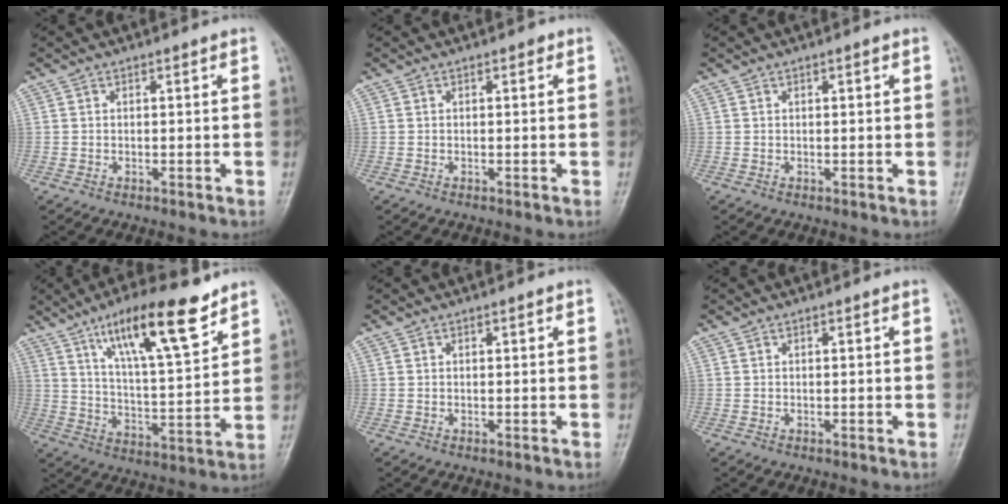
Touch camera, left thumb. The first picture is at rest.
{"total": 0.5, "force": [0.2, 0.3, 0.4], "torque": [0.000, 0.001, -0.002]}
{"total": 0.9, "force": [0.4, 0.3, 0.7], "torque": [-0.010, 0.001, 0.005]}
{"total": 17.2, "force": [10.5, 4.4, 12.8], "torque": [-0.193, -0.047, 0.183]}
{"total": 0.6, "force": [0.2, 0.2, 0.5], "torque": [-0.007, 0.001, 0.003]}
{"total": 0.0}